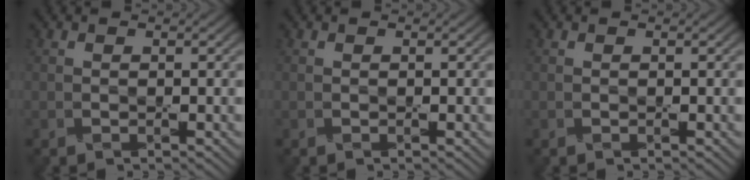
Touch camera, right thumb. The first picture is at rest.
{"total": 0.0}
{"total": 0.0}